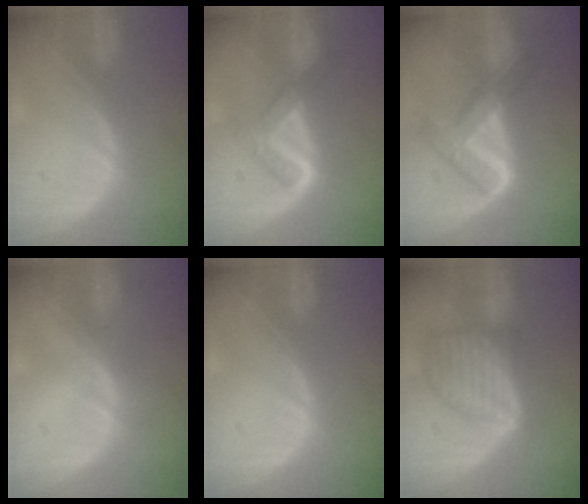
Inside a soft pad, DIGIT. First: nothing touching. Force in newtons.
{"total": 5.3, "press": 5.3, "slide": 0.2}
{"total": 7.6, "press": 7.5, "slide": 0.4}
{"total": 0.7, "press": 0.5, "slide": 0.4}
{"total": 0.0}
{"total": 7.9, "press": 7.9, "slide": 0.3}